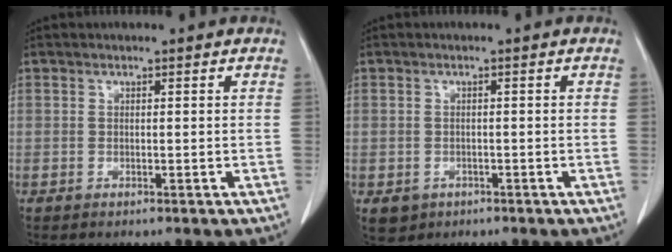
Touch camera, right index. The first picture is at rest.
{"total": 2.8, "force": [-1.3, 2.4, 0.6], "torque": [-0.008, 0.002, -0.013]}